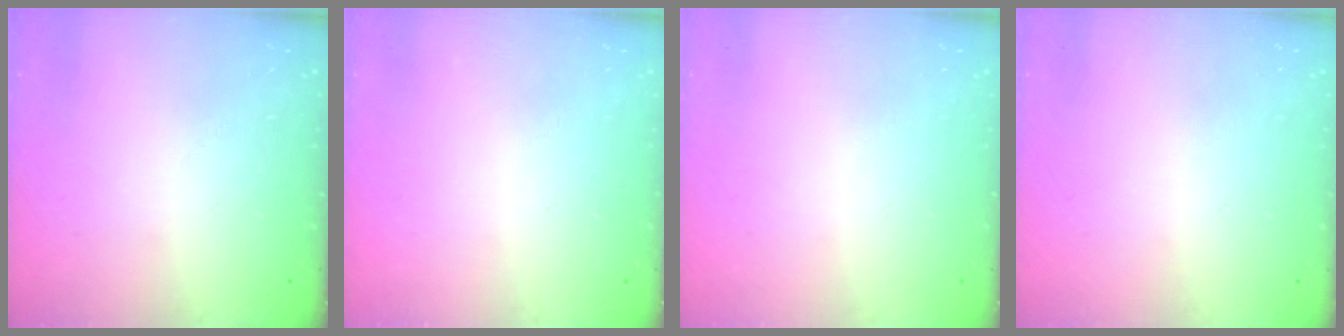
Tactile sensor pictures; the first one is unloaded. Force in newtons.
{"total": 0.0}
{"total": 0.0}
{"total": 0.0}